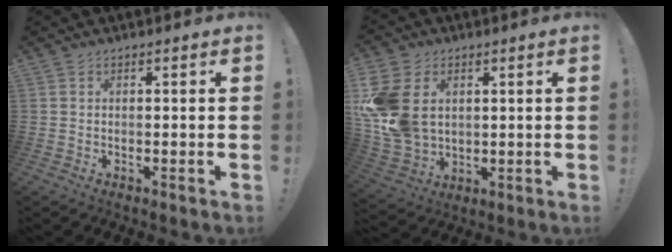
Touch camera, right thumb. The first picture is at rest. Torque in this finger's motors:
{"motor_torque": [1.54, 1.56, 1.09, 0.18, 0.14]}